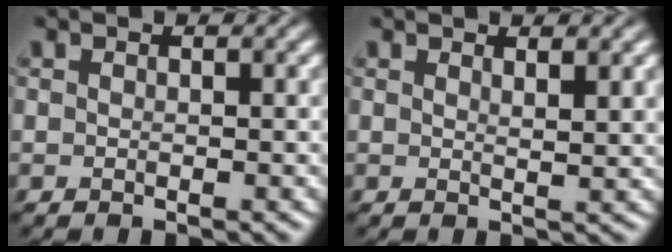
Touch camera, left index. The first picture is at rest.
{"total": 1.6, "force": [1.1, 0.3, 1.1], "torque": [-0.008, 0.002, 0.016]}